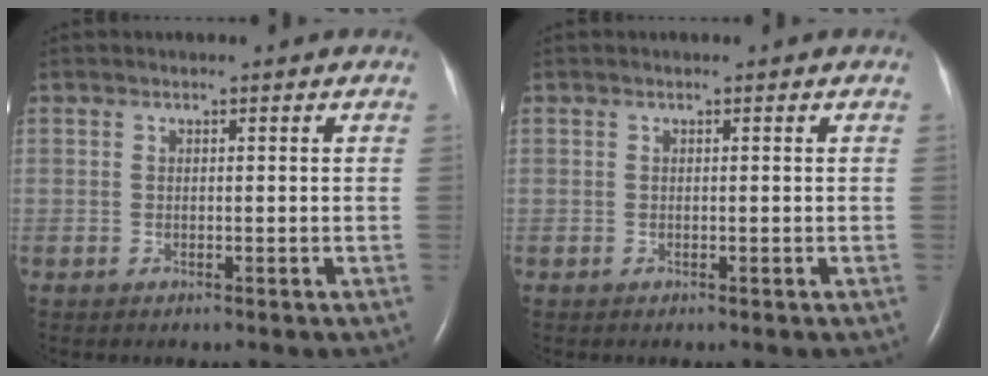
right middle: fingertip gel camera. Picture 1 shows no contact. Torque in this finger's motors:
{"motor_torque": [-0.06, 0.07, 0.00, 0.00]}